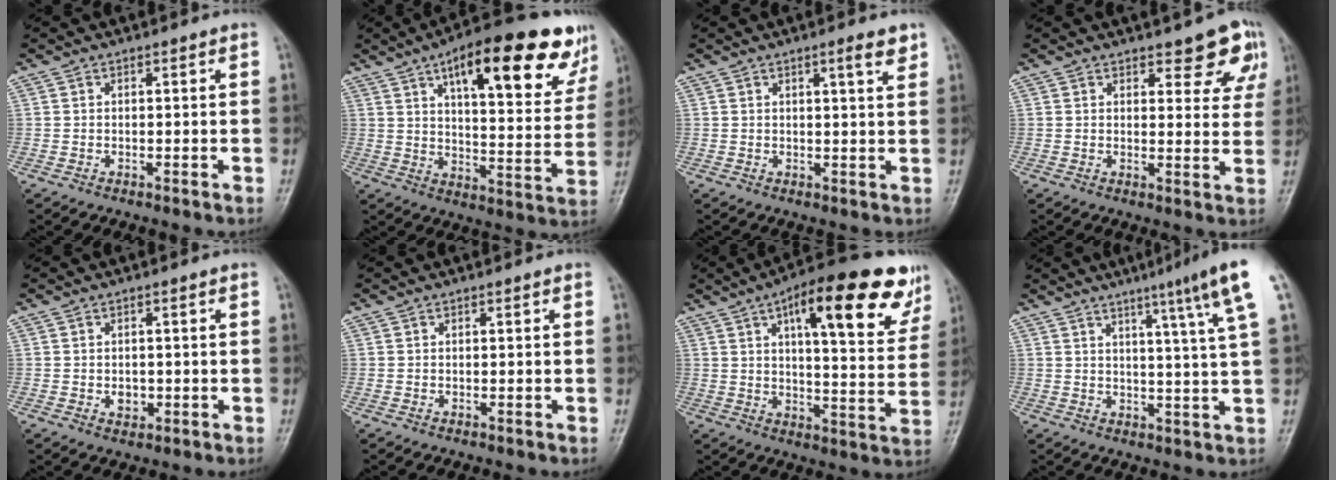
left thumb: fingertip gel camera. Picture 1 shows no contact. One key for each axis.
{"total": 24.3, "fx": 13.5, "fy": 8.2, "fz": 18.4, "tx": -0.215, "ty": -0.026, "tz": 0.193}
{"total": 3.3, "fx": 2.1, "fy": 0.4, "fz": 2.5, "tx": -0.031, "ty": -0.011, "tz": 0.032}
{"total": 7.5, "fx": 4.9, "fy": 3.2, "fz": 4.8, "tx": -0.017, "ty": -0.024, "tz": 0.056}
{"total": 2.4, "fx": -0.4, "fy": 1.9, "fz": 1.3, "tx": -0.005, "ty": 0.003, "tz": -0.001}
{"total": 0.0}
{"total": 21.8, "fx": 11.4, "fy": 7.0, "fz": 17.2, "tx": -0.201, "ty": -0.022, "tz": 0.157}
{"total": 11.4, "fx": 6.0, "fy": -0.9, "fz": 9.7, "tx": -0.135, "ty": -0.017, "tz": 0.077}